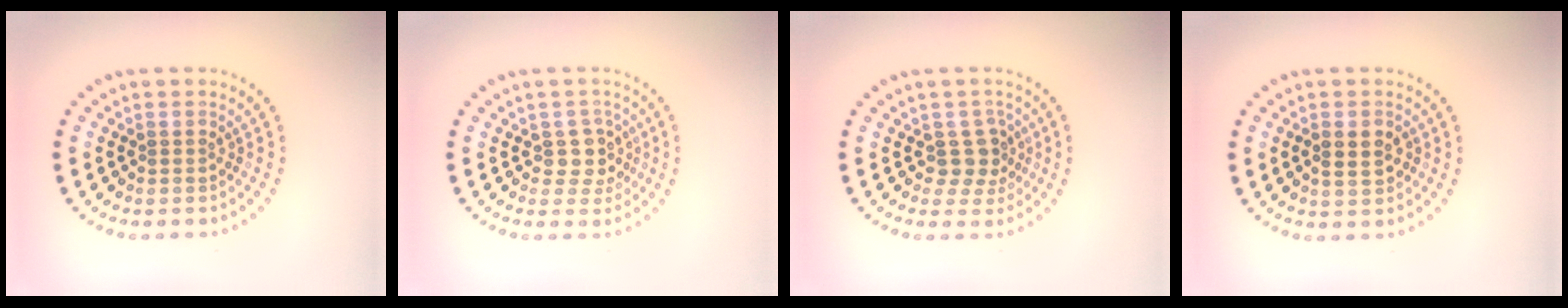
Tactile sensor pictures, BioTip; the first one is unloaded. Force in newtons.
{"total": 2.4, "press": 2.1, "slide": 1.2}
{"total": 2.5, "press": 1.9, "slide": 1.6}
{"total": 2.6, "press": 2.6, "slide": 0.0}